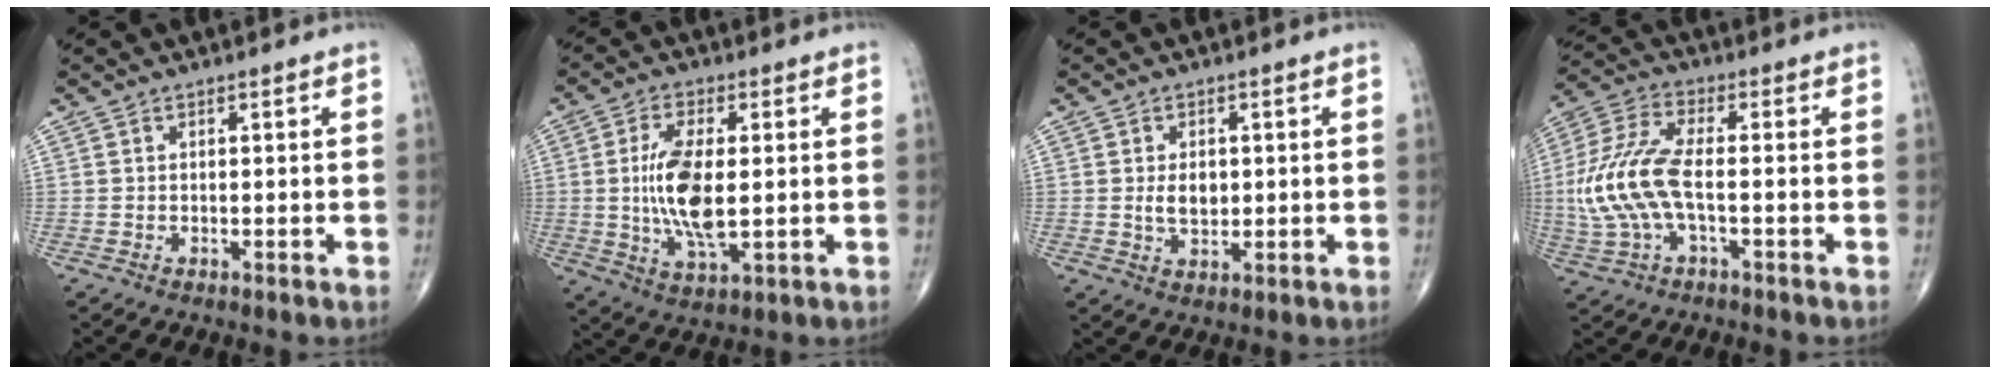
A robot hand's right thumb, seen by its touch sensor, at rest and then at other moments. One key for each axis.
{"total": 11.8, "fx": 0.2, "fy": 4.8, "fz": 10.8, "tx": -0.214, "ty": -0.013, "tz": 0.007}
{"total": 4.2, "fx": 0.3, "fy": 2.7, "fz": 3.2, "tx": -0.047, "ty": -0.004, "tz": 0.009}
{"total": 13.5, "fx": -1.7, "fy": 5.6, "fz": 12.2, "tx": -0.288, "ty": 0.023, "tz": -0.034}